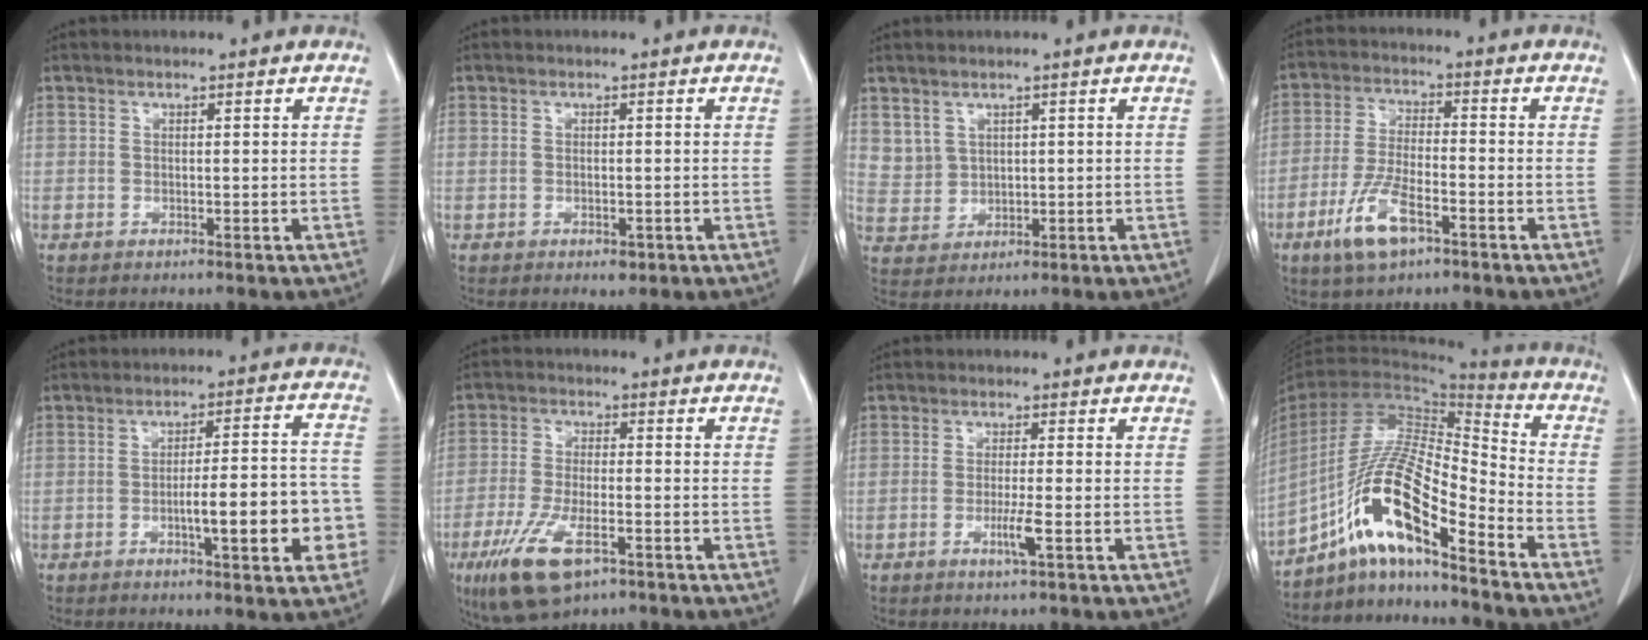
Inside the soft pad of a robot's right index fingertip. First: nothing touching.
{"total": 1.7, "force": [-0.6, 1.0, 1.2], "torque": [-0.014, 0.002, 0.003]}
{"total": 4.1, "force": [2.1, 3.5, 0.5], "torque": [-0.007, 0.007, 0.055]}
{"total": 8.8, "force": [-4.8, 2.6, 6.9], "torque": [-0.145, -0.008, -0.088]}
{"total": 12.1, "force": [-3.7, 2.1, 11.4], "torque": [-0.151, 0.024, -0.047]}
{"total": 10.7, "force": [-5.7, 3.6, 8.3], "torque": [-0.167, -0.019, -0.095]}
{"total": 2.9, "force": [-1.1, -0.3, 2.7], "torque": [-0.049, -0.005, -0.019]}
{"total": 15.0, "force": [-9.8, 1.9, 11.2], "torque": [-0.213, 0.010, -0.178]}